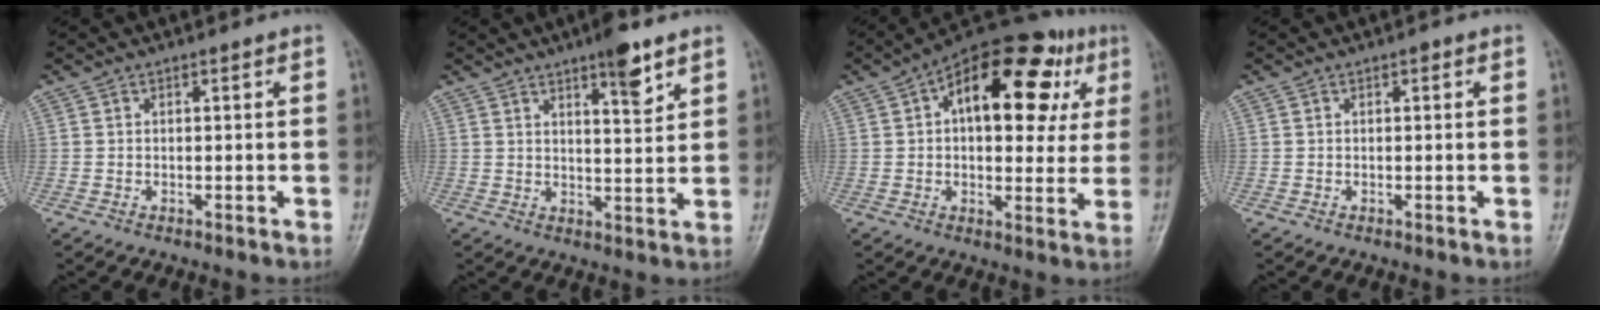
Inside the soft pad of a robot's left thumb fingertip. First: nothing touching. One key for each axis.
{"total": 6.8, "fx": 4.4, "fy": 1.6, "fz": 4.9, "tx": -0.063, "ty": -0.028, "tz": 0.064}
{"total": 21.9, "fx": 6.8, "fy": 11.8, "fz": 17.2, "tx": -0.194, "ty": 0.020, "tz": 0.086}
{"total": 0.6, "fx": 0.2, "fy": 0.4, "fz": 0.4, "tx": -0.001, "ty": 0.002, "tz": -0.001}